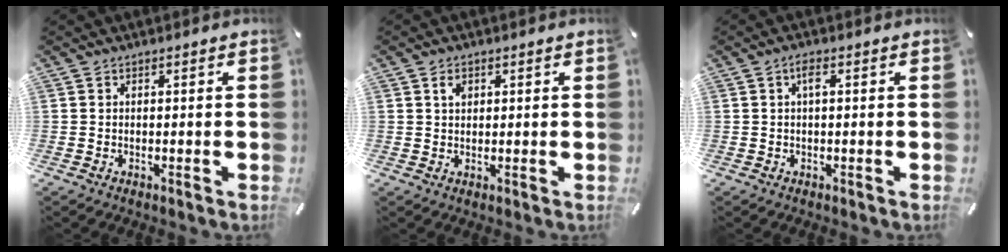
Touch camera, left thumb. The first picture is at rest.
{"total": 2.0, "force": [0.9, 1.5, 1.0], "torque": [-0.007, -0.004, 0.013]}
{"total": 2.0, "force": [0.3, 0.6, 1.9], "torque": [-0.038, 0.006, 0.004]}